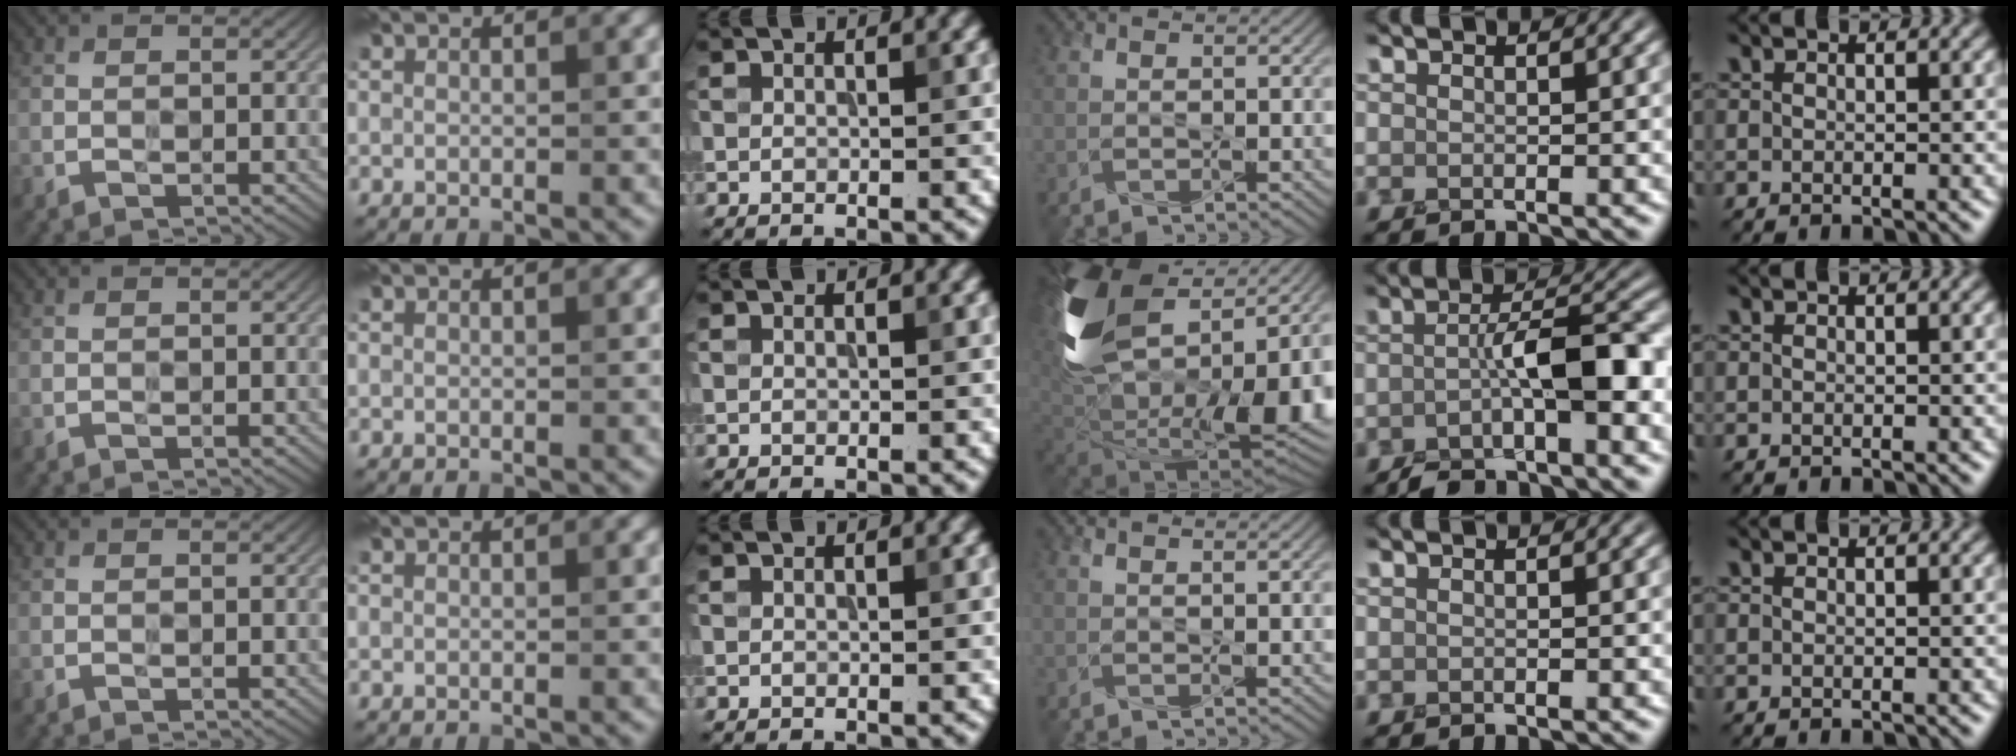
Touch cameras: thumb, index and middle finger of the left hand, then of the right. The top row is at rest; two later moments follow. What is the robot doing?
{"motion": "squeeze", "object": "paper clamp"}